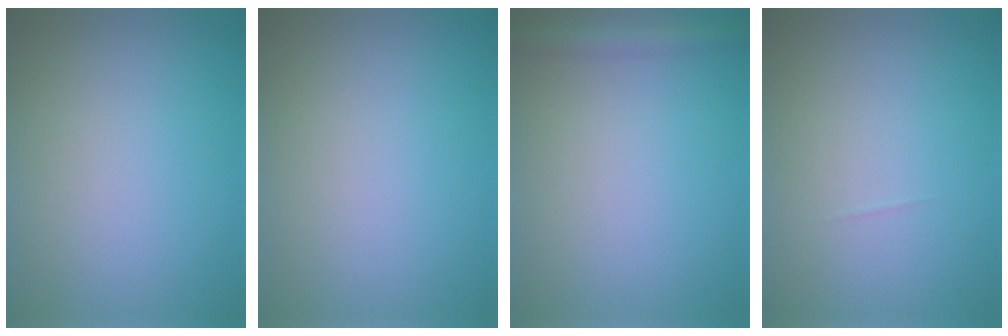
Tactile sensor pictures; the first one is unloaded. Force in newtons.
{"total": 0.0}
{"total": 2.1, "press": 2.1, "slide": 0.1}
{"total": 0.0}